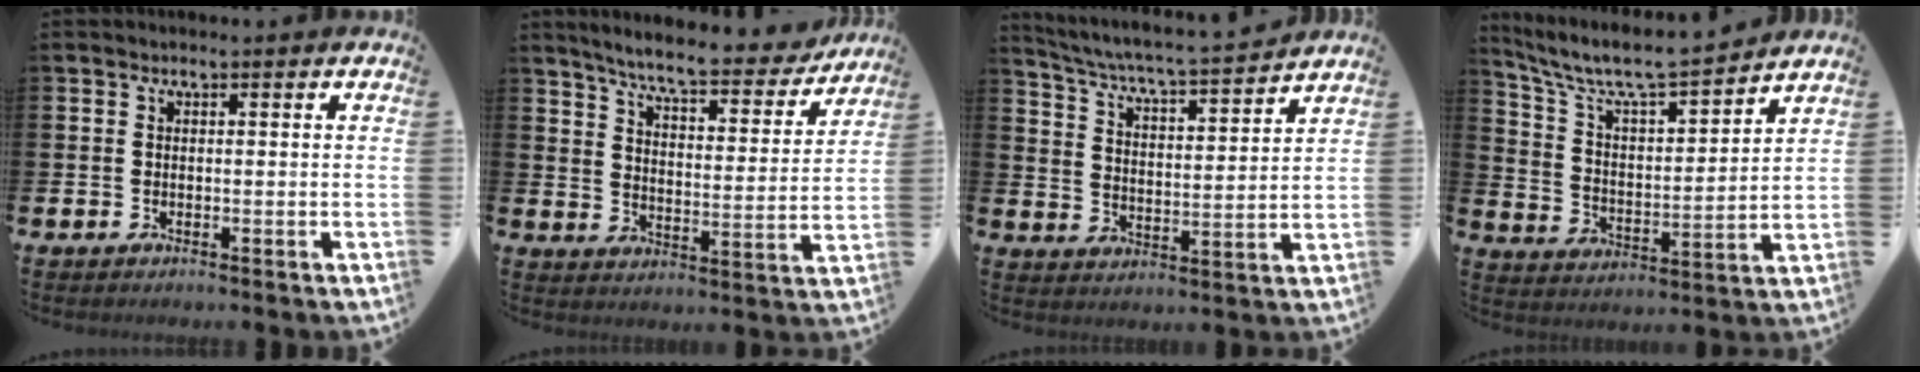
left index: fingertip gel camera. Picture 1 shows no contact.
{"total": 7.7, "force": [7.1, 1.0, 2.8], "torque": [-0.078, -0.048, 0.119]}
{"total": 5.6, "force": [5.3, -0.1, 1.6], "torque": [-0.056, -0.049, 0.085]}
{"total": 8.1, "force": [7.5, 1.1, 2.7], "torque": [-0.089, -0.056, 0.128]}